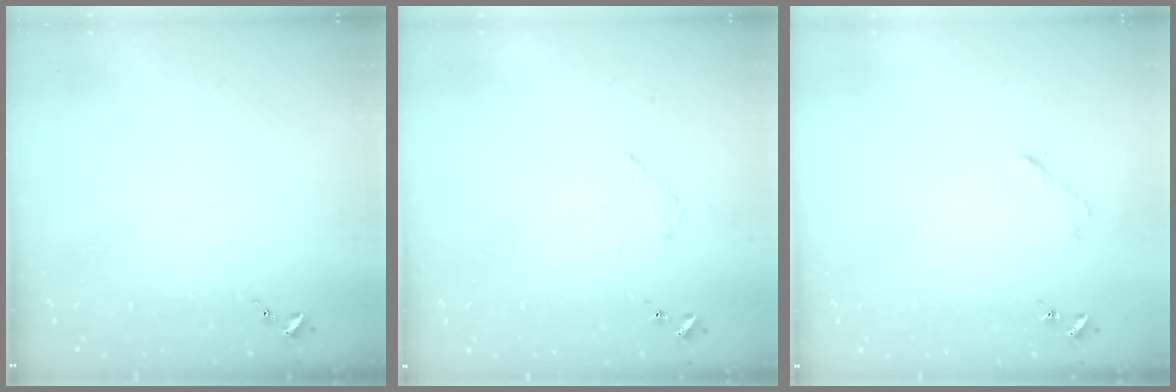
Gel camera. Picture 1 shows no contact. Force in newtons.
{"total": 2.0, "press": 2.0, "slide": 0.3}
{"total": 2.8, "press": 2.8, "slide": 0.4}